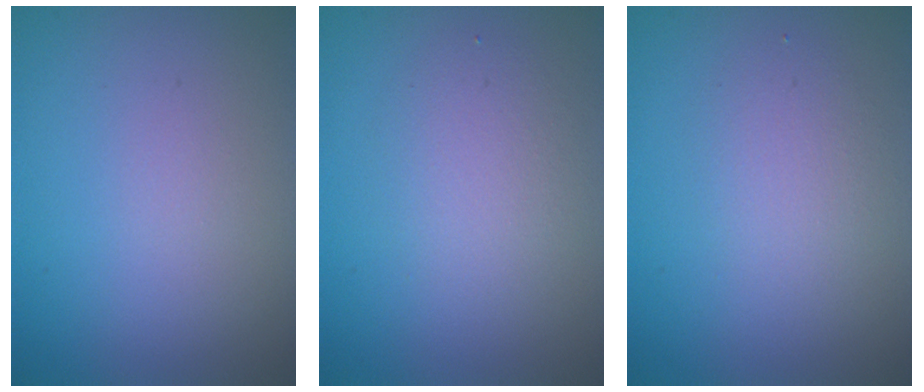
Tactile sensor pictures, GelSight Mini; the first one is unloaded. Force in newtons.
{"total": 2.4, "press": 2.4, "slide": 0.1}
{"total": 1.9, "press": 1.9, "slide": 0.1}